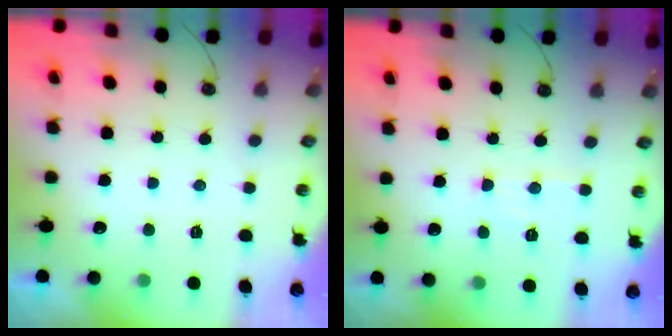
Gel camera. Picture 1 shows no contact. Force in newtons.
{"total": 7.0, "press": 7.0, "slide": 0.5}